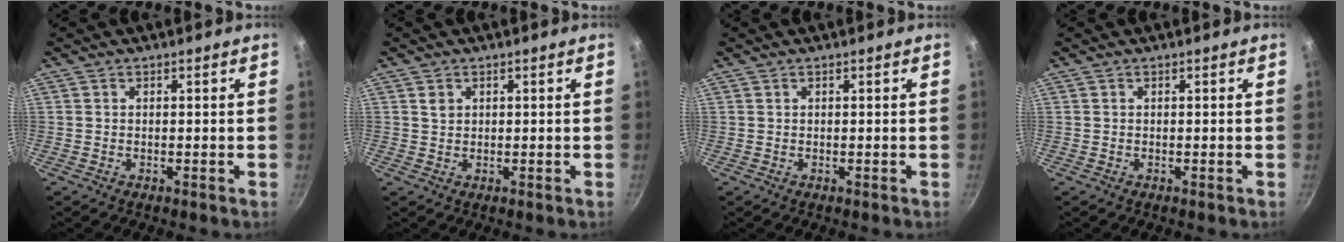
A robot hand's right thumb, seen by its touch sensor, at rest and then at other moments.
{"total": 1.5, "force": [0.6, 1.3, 0.6], "torque": [-0.006, -0.001, 0.009]}
{"total": 0.0}
{"total": 0.0}